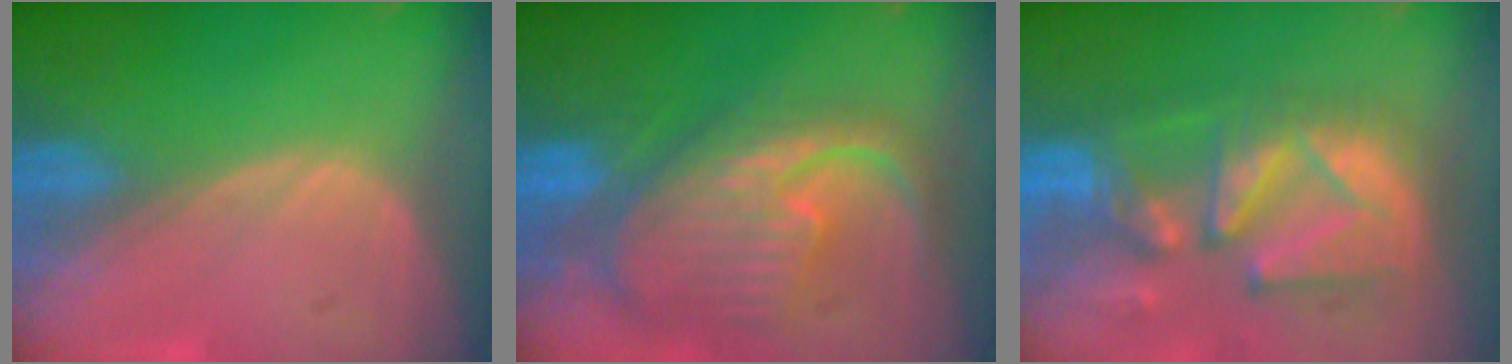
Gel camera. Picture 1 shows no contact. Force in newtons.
{"total": 12.2, "press": 10.5, "slide": 6.2}
{"total": 11.5, "press": 10.8, "slide": 4.1}